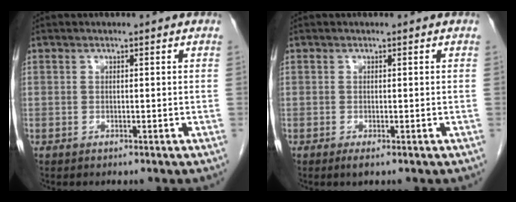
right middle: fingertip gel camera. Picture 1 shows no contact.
{"total": 0.8, "force": [-0.4, 0.0, 0.7], "torque": [-0.013, -0.003, -0.006]}